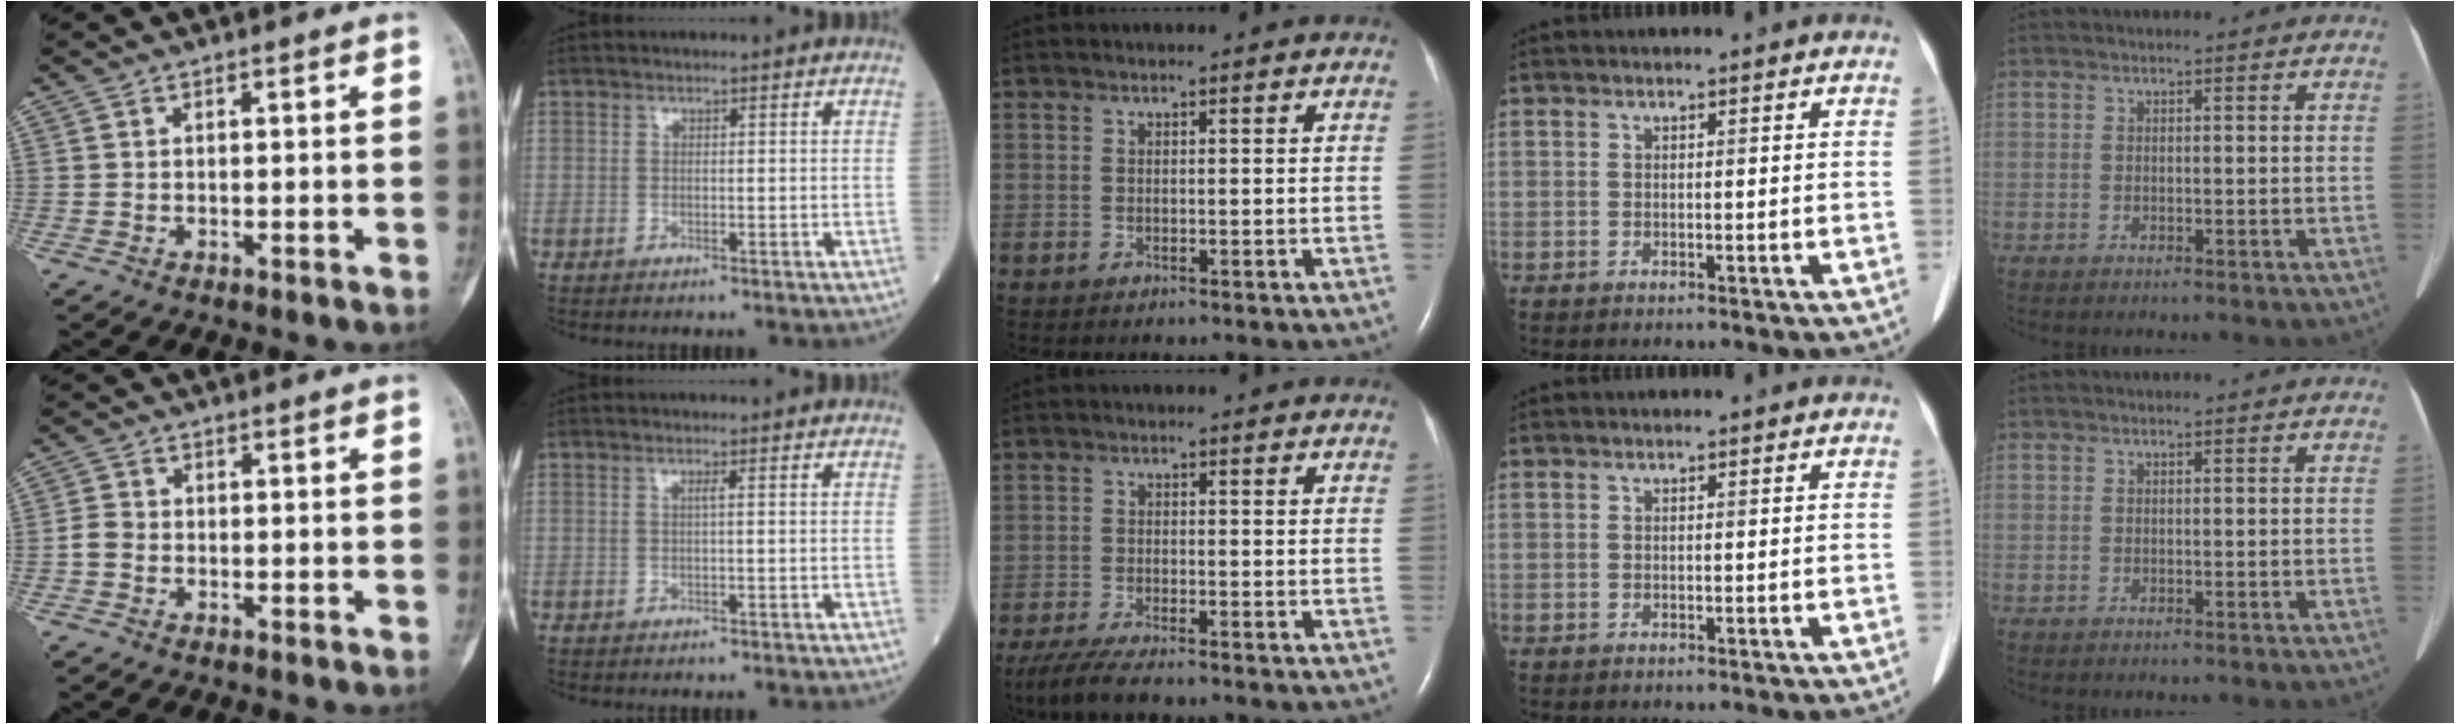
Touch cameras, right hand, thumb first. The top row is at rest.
{"thumb": {"total": 2.4, "force": [-0.8, 1.9, 1.2], "torque": [-0.019, 0.007, -0.021]}, "index": {"total": 0.6, "force": [0.1, -0.2, 0.5], "torque": [-0.011, -0.001, 0.003]}, "middle": {"total": 6.1, "force": [-4.9, 0.7, 3.6], "torque": [-0.072, -0.019, -0.086]}}